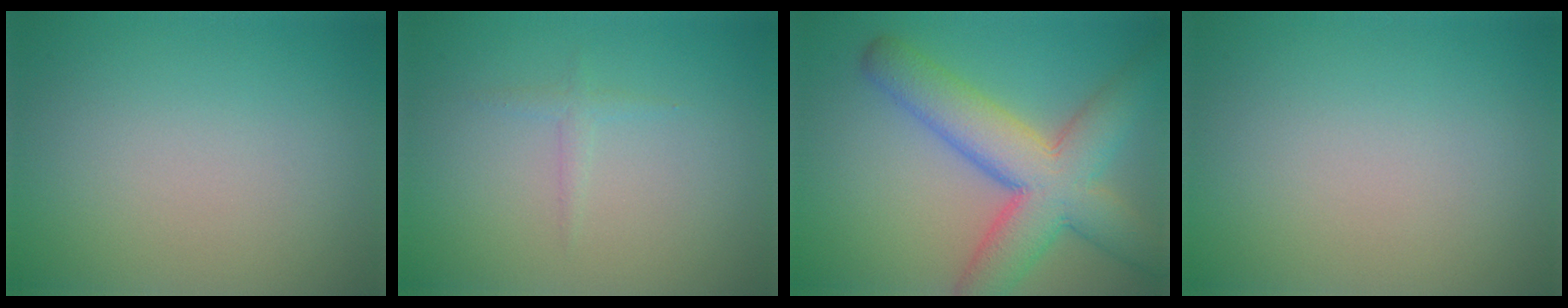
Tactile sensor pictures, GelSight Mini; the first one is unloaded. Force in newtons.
{"total": 0.9, "press": 0.9, "slide": 0.0}
{"total": 9.0, "press": 9.0, "slide": 0.4}
{"total": 0.0}